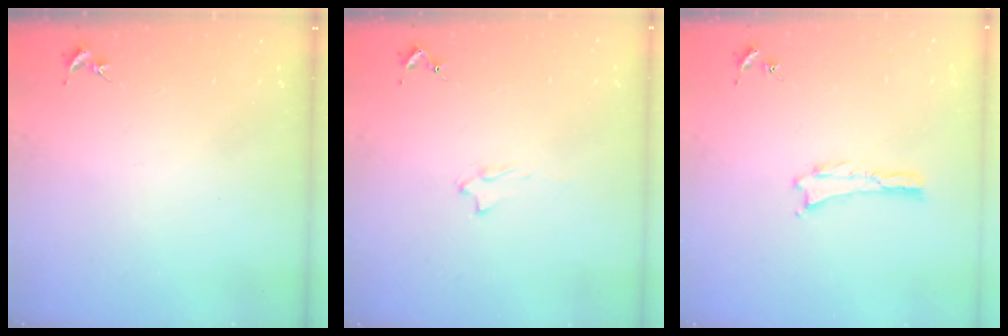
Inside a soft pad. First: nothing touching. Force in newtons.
{"total": 2.0, "press": 2.0, "slide": 0.4}
{"total": 0.0}